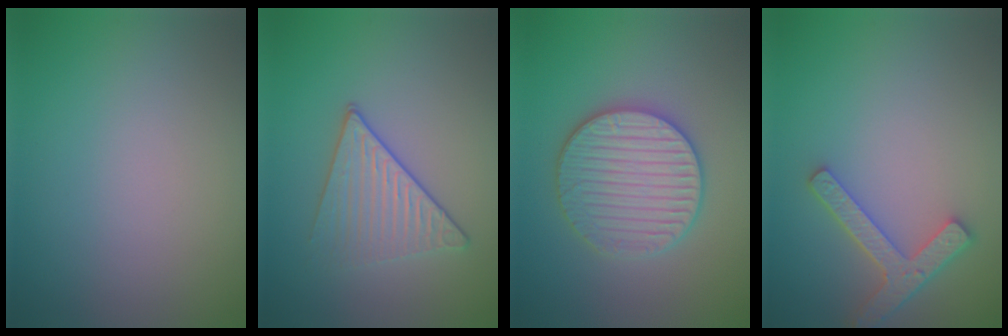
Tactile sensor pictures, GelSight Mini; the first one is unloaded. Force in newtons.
{"total": 3.3, "press": 3.1, "slide": 1.1}
{"total": 5.2, "press": 5.1, "slide": 1.1}
{"total": 3.7, "press": 3.0, "slide": 2.1}